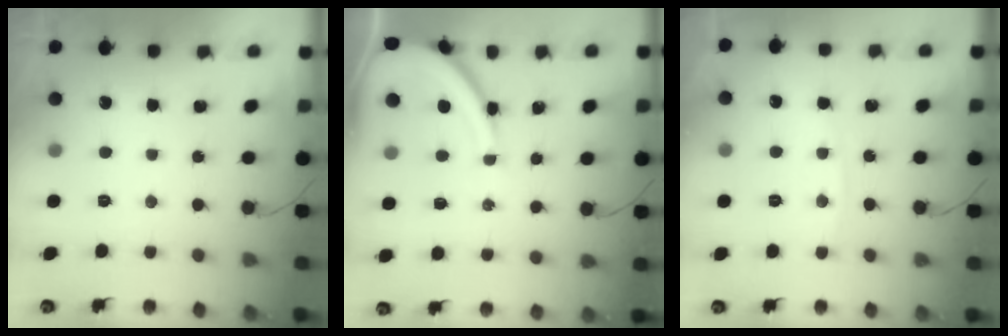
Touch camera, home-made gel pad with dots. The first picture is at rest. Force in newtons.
{"total": 11.1, "press": 11.1, "slide": 1.0}
{"total": 5.3, "press": 5.3, "slide": 0.7}